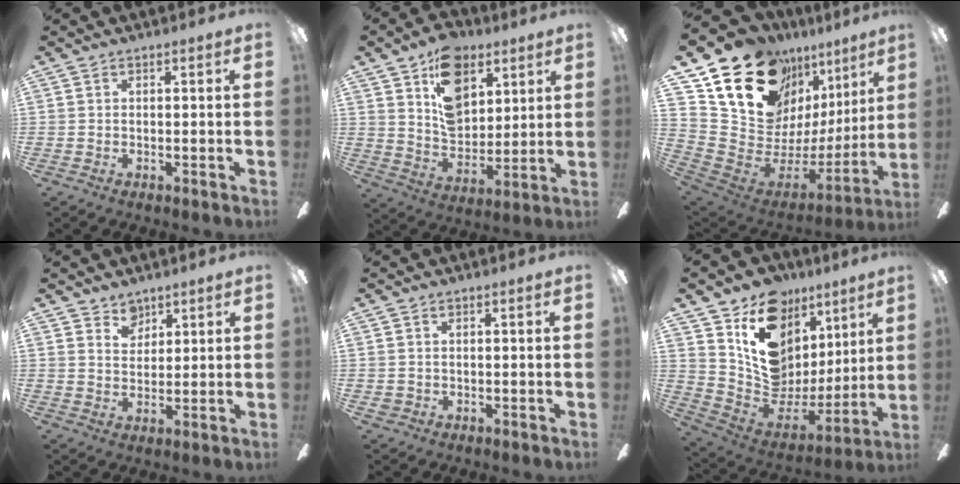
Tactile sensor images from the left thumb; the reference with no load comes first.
{"total": 15.2, "force": [8.4, 10.0, 7.8], "torque": [-0.122, -0.029, 0.157]}
{"total": 21.0, "force": [14.5, 11.8, 9.5], "torque": [-0.170, -0.096, 0.282]}
{"total": 4.8, "force": [3.6, 3.0, 0.7], "torque": [-0.004, -0.015, 0.064]}
{"total": 1.2, "force": [0.2, 1.1, 0.3], "torque": [-0.008, 0.005, 0.003]}
{"total": 16.5, "force": [9.6, 11.6, 6.7], "torque": [-0.111, -0.069, 0.184]}